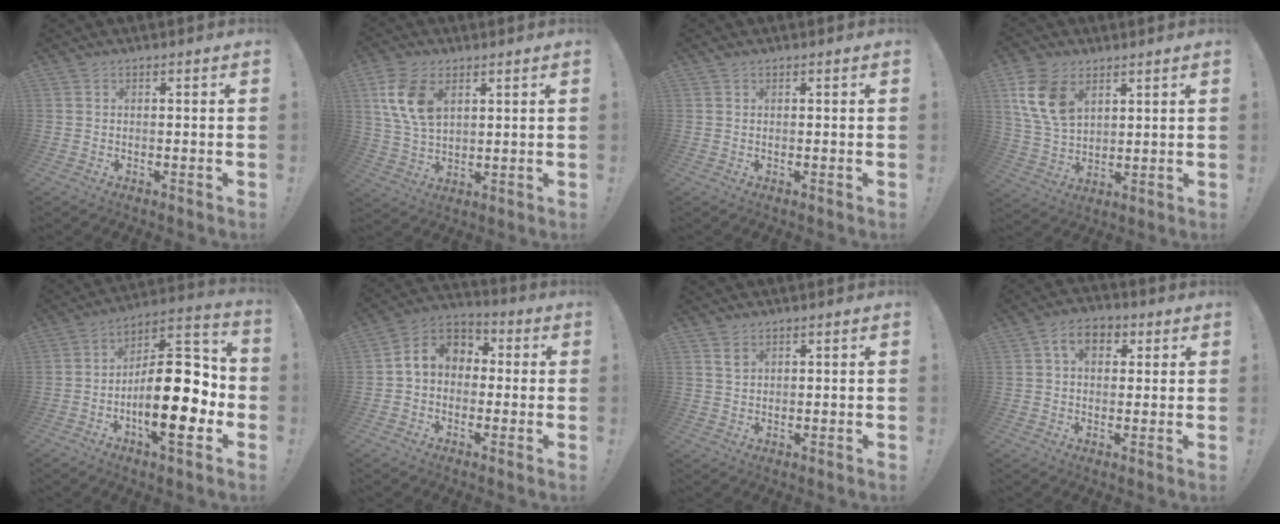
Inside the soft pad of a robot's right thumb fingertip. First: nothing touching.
{"total": 12.2, "force": [5.0, 7.6, 8.1], "torque": [-0.160, -0.009, 0.093]}
{"total": 0.6, "force": [0.5, 0.4, 0.2], "torque": [-0.001, -0.001, 0.008]}
{"total": 13.3, "force": [6.1, 8.8, 7.8], "torque": [-0.156, -0.014, 0.122]}
{"total": 22.2, "force": [-5.3, 8.9, 19.7], "torque": [-0.323, 0.023, -0.077]}
{"total": 8.2, "force": [0.4, 6.8, 4.6], "torque": [-0.073, 0.019, 0.016]}
{"total": 2.3, "force": [1.5, 1.4, 1.0], "torque": [-0.012, -0.006, 0.027]}
{"total": 8.0, "force": [2.7, 5.5, 5.2], "torque": [-0.069, 0.005, 0.045]}